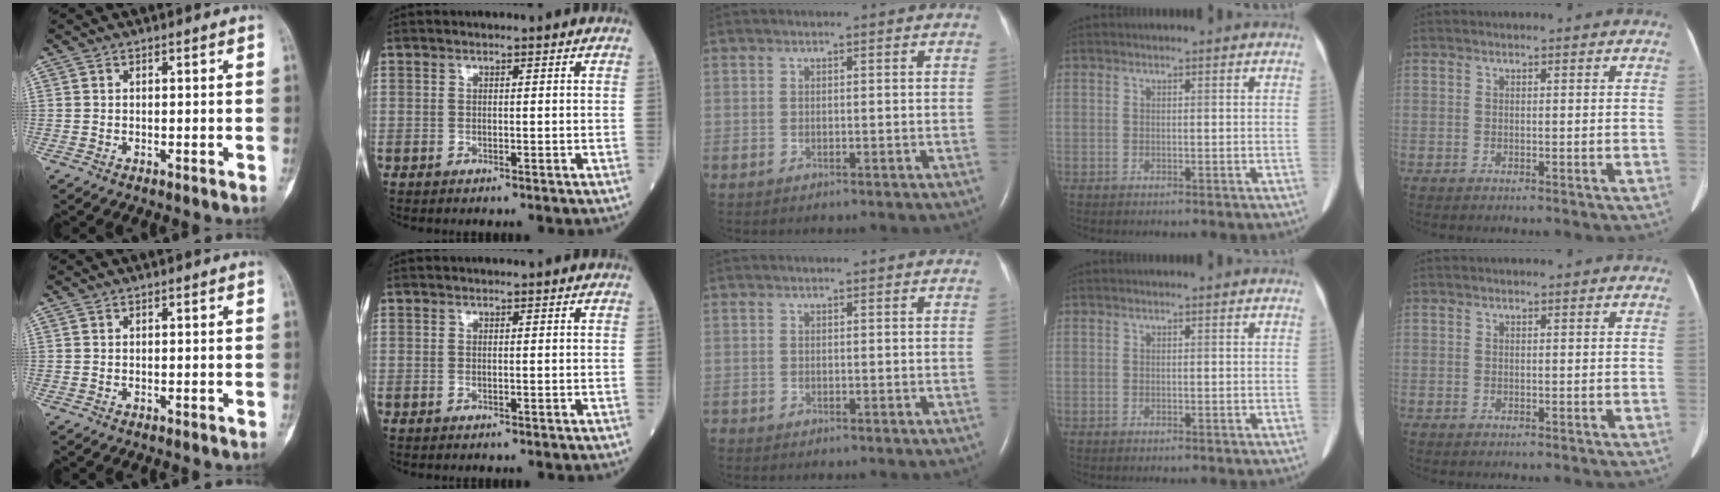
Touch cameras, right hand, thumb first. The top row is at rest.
{}